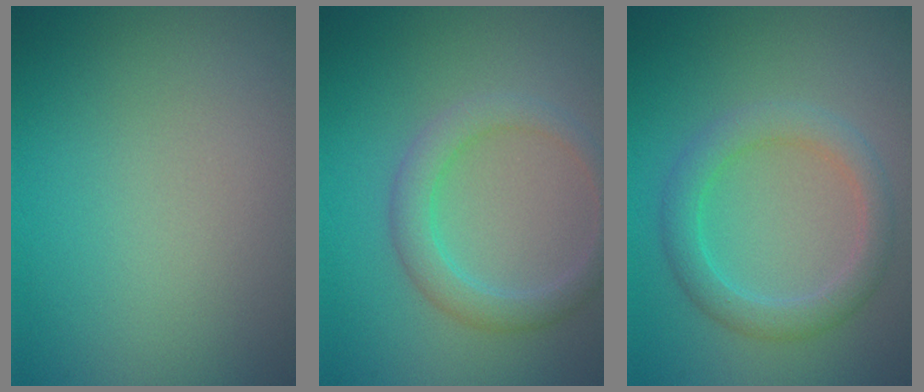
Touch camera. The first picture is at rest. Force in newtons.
{"total": 3.0, "press": 3.0, "slide": 0.0}
{"total": 3.2, "press": 3.2, "slide": 0.1}